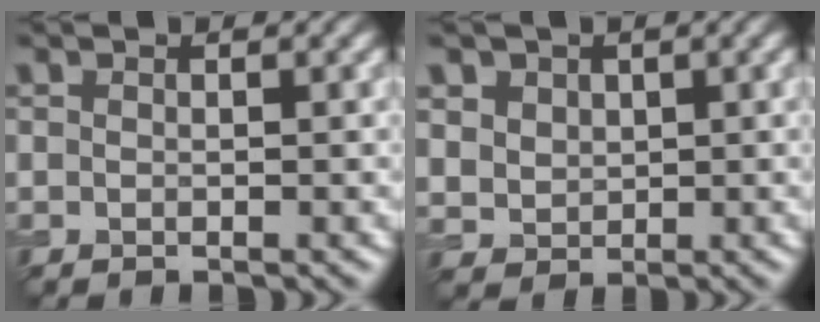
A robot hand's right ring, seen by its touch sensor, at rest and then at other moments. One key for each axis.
{"total": 3.9, "fx": 1.8, "fy": 3.2, "fz": 1.5, "tx": -0.054, "ty": 0.004, "tz": 0.038}